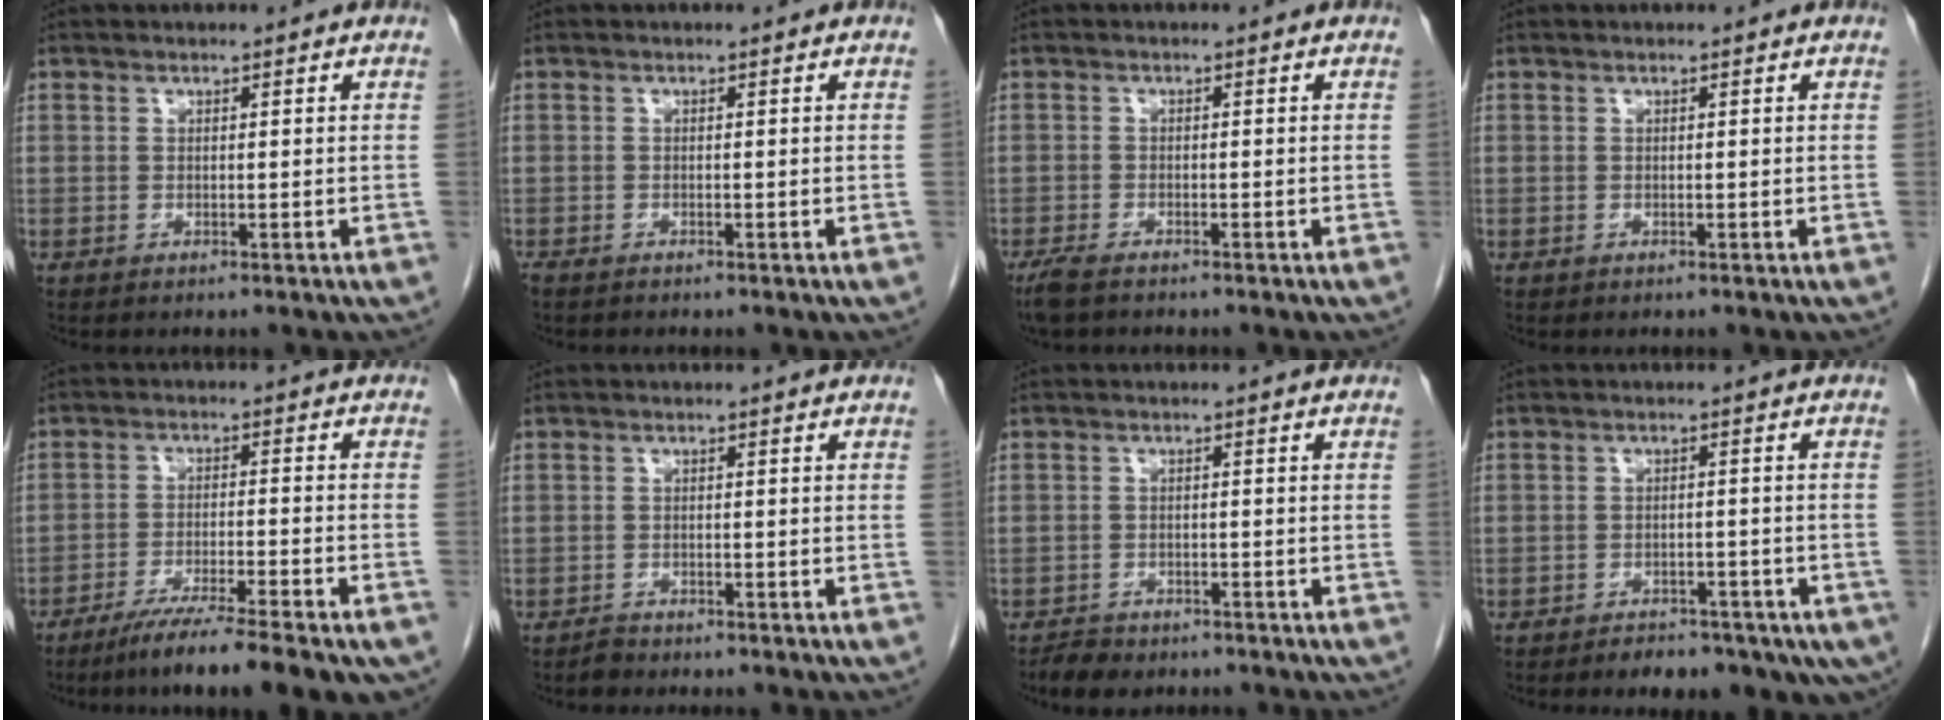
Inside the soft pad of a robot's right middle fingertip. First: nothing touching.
{"total": 1.3, "force": [-1.1, 0.4, 0.5], "torque": [-0.012, -0.003, -0.016]}
{"total": 3.5, "force": [-2.8, 0.9, 1.9], "torque": [-0.039, -0.009, -0.047]}
{"total": 0.0}
{"total": 13.3, "force": [-10.1, 1.0, 8.5], "torque": [-0.120, -0.028, -0.156]}
{"total": 1.1, "force": [-1.1, 0.4, 0.1], "torque": [-0.005, -0.001, -0.020]}
{"total": 3.6, "force": [-3.0, 1.7, 1.0], "torque": [-0.021, 0.000, -0.048]}
{"total": 9.5, "force": [-6.4, 4.9, 5.1], "torque": [-0.056, 0.005, -0.082]}